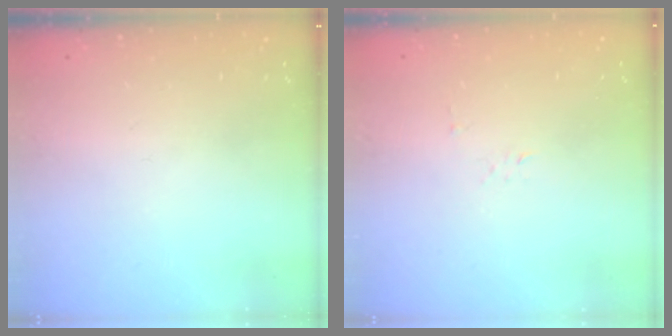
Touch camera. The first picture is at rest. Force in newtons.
{"total": 2.7, "press": 2.7, "slide": 0.3}